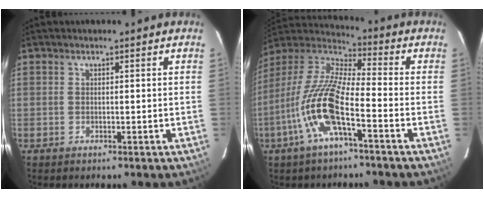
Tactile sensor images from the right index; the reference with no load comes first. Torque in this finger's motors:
{"motor_torque": [1.89, -0.25, 1.05, 0.14]}